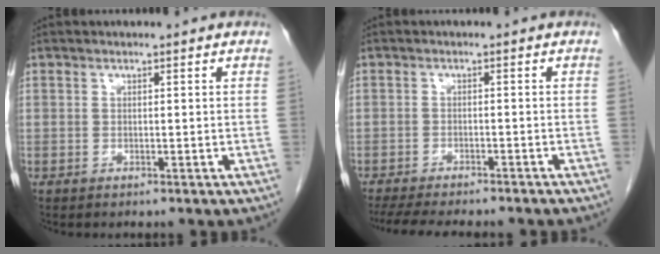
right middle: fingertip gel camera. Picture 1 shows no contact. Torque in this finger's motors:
{"motor_torque": [1.15, -0.99, 0.16, 0.04]}